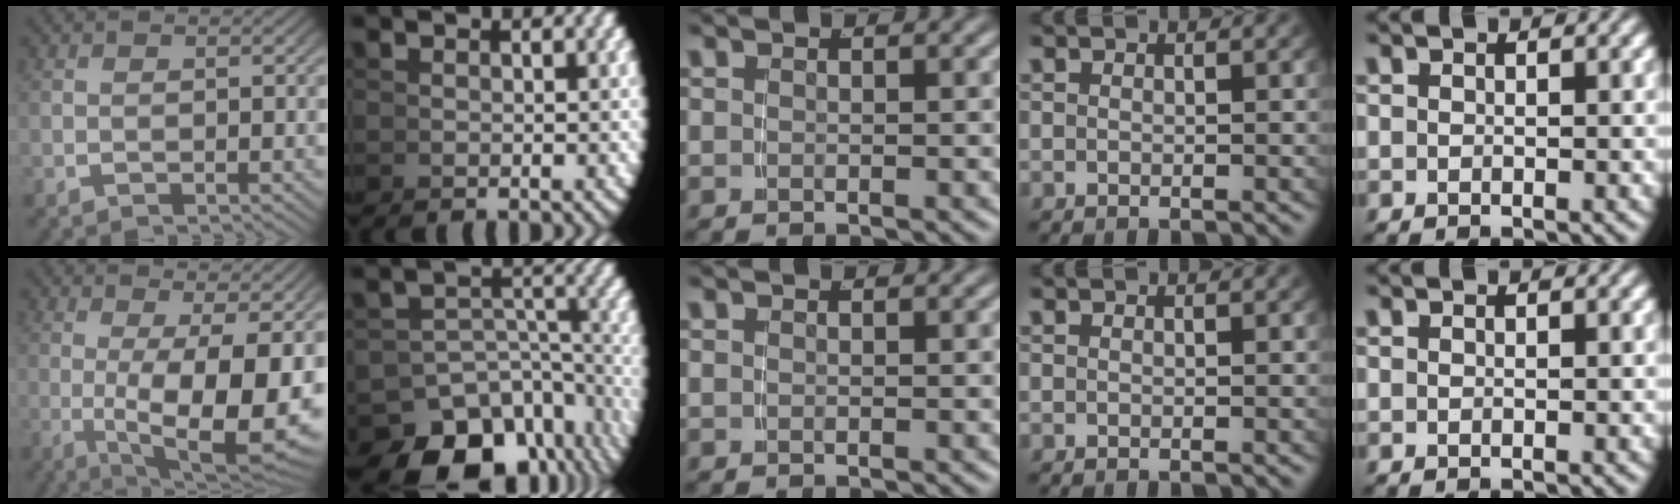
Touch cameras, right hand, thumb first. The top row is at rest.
{"thumb": {"total": 15.1, "force": [-1.5, 8.2, 12.6], "torque": [-0.212, -0.052, 0.009]}, "index": {"total": 11.4, "force": [-6.8, 6.4, 6.6], "torque": [-0.088, -0.042, -0.092]}}